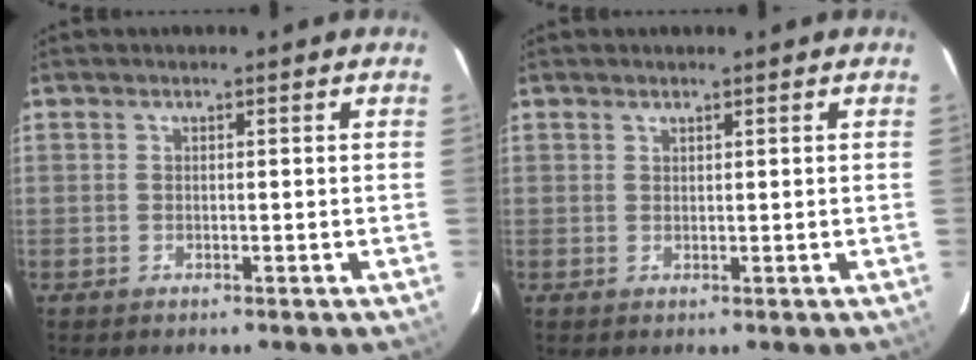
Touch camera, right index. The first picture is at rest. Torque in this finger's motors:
{"motor_torque": [-0.10, 0.11, 0.00, 0.00]}